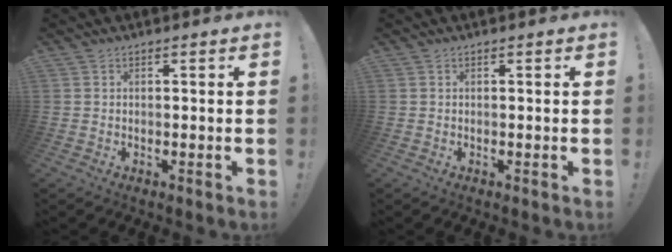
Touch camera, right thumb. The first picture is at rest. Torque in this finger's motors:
{"motor_torque": [0.00, 0.00, -0.01, 0.01, 0.00]}